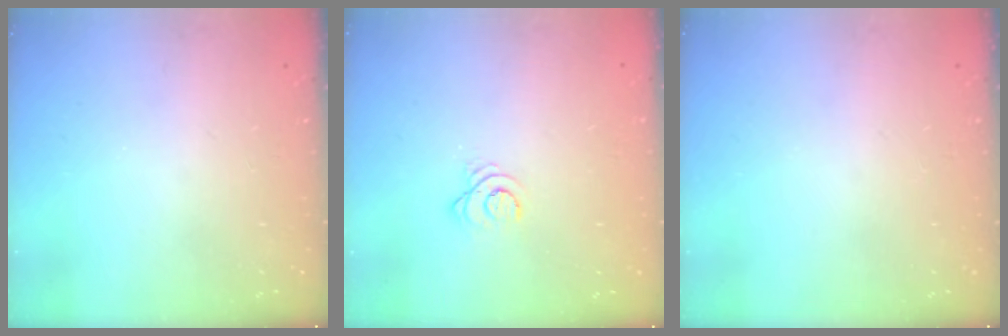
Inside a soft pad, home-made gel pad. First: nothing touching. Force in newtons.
{"total": 3.2, "press": 3.1, "slide": 0.4}
{"total": 0.0}